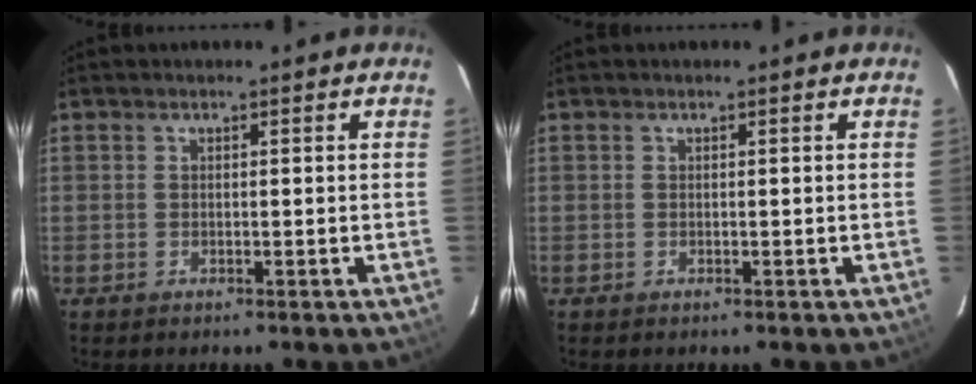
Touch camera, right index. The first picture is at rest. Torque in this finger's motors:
{"motor_torque": [0.00, 0.00, 0.00, 0.00]}